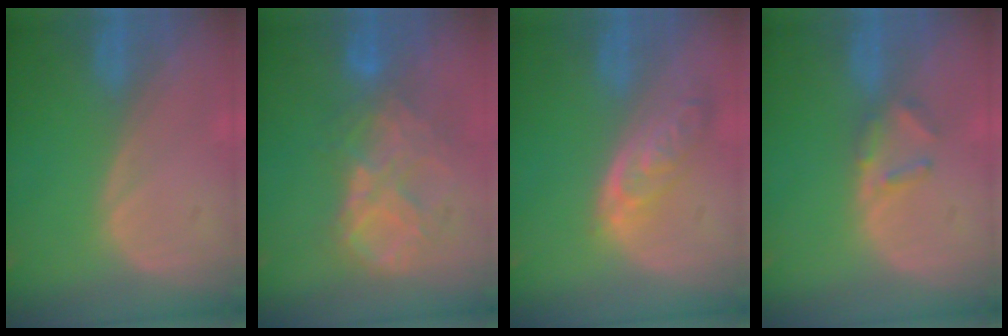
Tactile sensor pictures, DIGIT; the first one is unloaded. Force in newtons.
{"total": 9.2, "press": 7.8, "slide": 4.9}
{"total": 6.3, "press": 5.6, "slide": 2.8}
{"total": 2.8, "press": 2.7, "slide": 0.4}